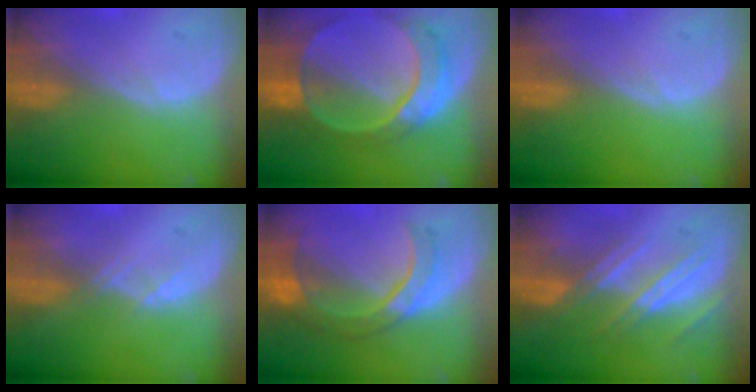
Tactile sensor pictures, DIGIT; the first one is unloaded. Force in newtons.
{"total": 10.2, "press": 8.6, "slide": 5.5}
{"total": 0.0}
{"total": 1.1, "press": 1.0, "slide": 0.2}
{"total": 9.1, "press": 7.8, "slide": 4.7}
{"total": 7.4, "press": 6.5, "slide": 3.5}